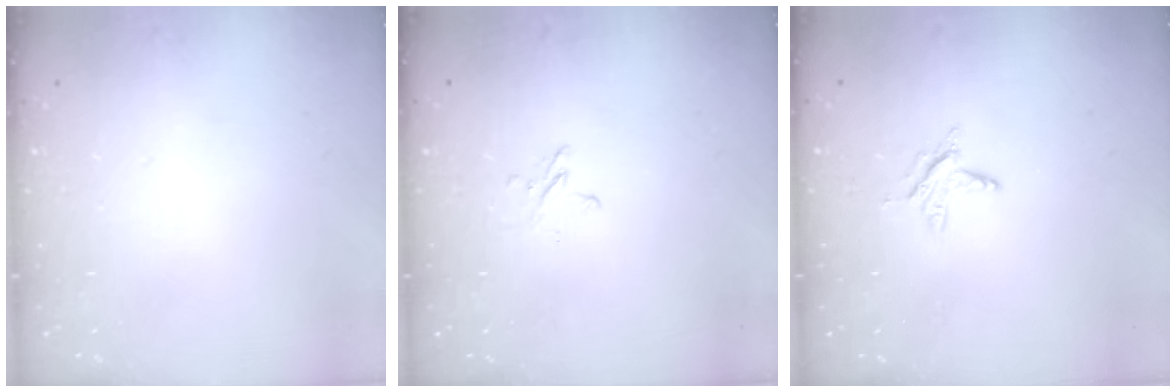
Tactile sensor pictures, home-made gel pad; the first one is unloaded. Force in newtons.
{"total": 2.7, "press": 2.7, "slide": 0.2}
{"total": 4.9, "press": 4.9, "slide": 0.5}